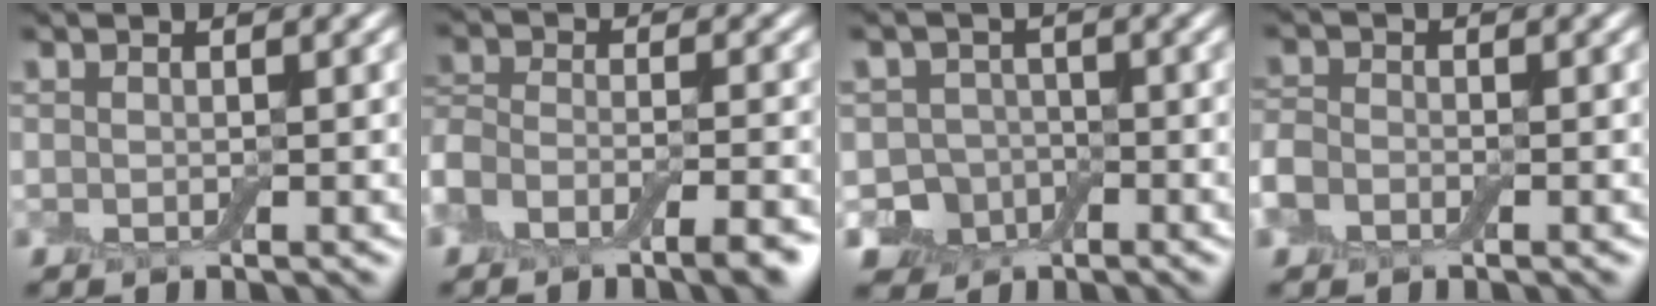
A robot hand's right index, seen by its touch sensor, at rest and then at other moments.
{"total": 7.0, "force": [-4.7, 2.8, 4.3], "torque": [-0.071, -0.004, -0.087]}
{"total": 3.6, "force": [-1.5, 3.1, 1.2], "torque": [-0.014, -0.006, -0.032]}
{"total": 2.5, "force": [-1.2, 1.8, 1.2], "torque": [-0.026, 0.001, -0.033]}